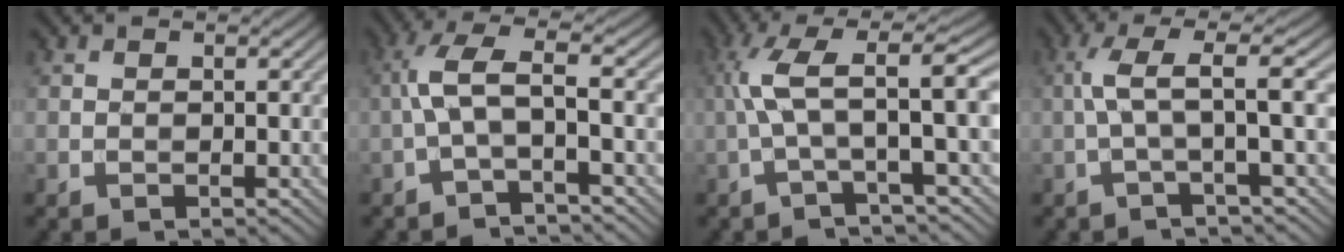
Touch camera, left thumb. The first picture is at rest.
{"total": 5.2, "force": [-1.2, 1.1, 4.9], "torque": [-0.106, 0.018, -0.035]}
{"total": 7.6, "force": [-0.1, 1.1, 7.5], "torque": [-0.142, 0.025, -0.014]}
{"total": 5.3, "force": [0.1, 0.4, 5.3], "torque": [-0.102, 0.024, -0.009]}